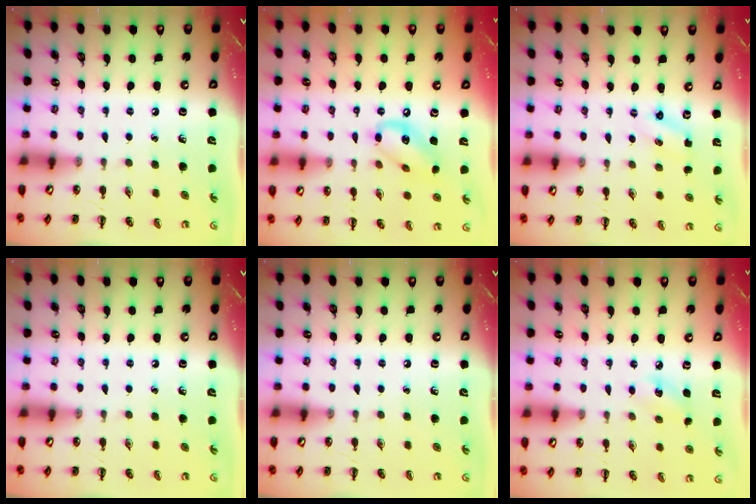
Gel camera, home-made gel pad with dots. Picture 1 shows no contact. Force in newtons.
{"total": 10.9, "press": 10.6, "slide": 2.2}
{"total": 1.6, "press": 1.5, "slide": 0.4}
{"total": 0.0}
{"total": 0.0}
{"total": 5.6, "press": 5.4, "slide": 1.4}